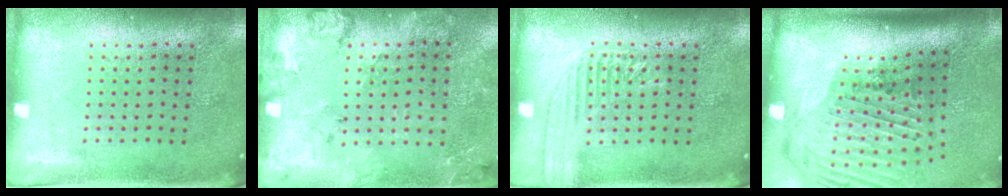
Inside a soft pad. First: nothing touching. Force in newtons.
{"total": 1.8, "press": 1.7, "slide": 0.6}
{"total": 2.1, "press": 2.1, "slide": 0.3}
{"total": 3.0, "press": 2.1, "slide": 2.0}